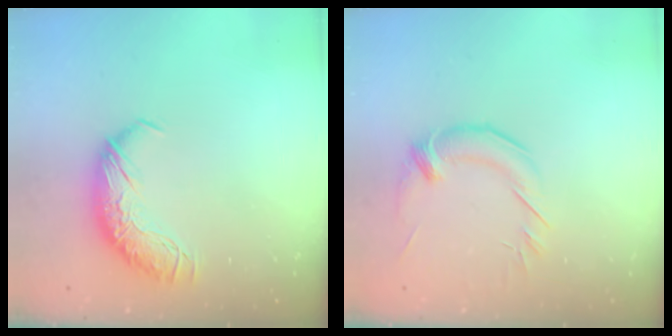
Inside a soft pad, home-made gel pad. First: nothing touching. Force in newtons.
{"total": 1.2, "press": 0.3, "slide": 1.1}